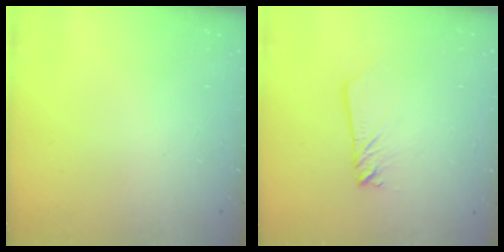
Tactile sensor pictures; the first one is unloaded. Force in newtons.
{"total": 1.9, "press": 1.9, "slide": 0.2}